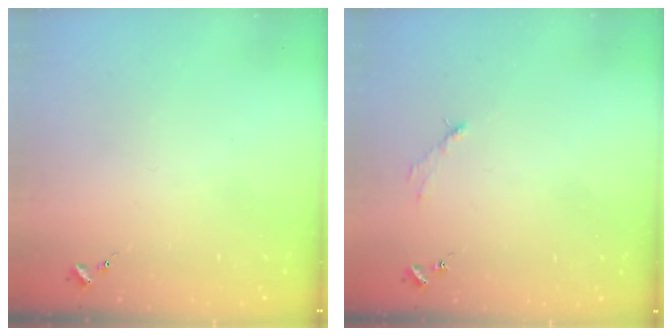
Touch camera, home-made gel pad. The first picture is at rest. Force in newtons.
{"total": 2.6, "press": 2.6, "slide": 0.3}